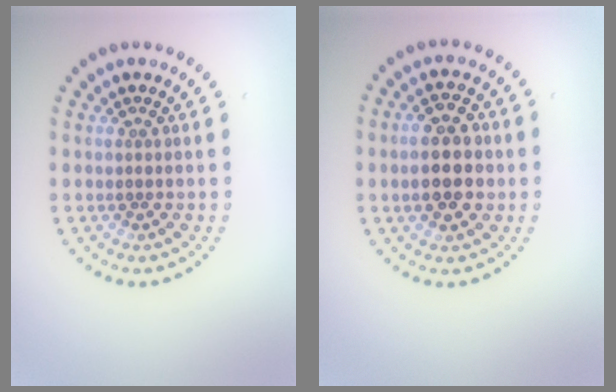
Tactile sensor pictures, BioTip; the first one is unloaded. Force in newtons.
{"total": 5.1, "press": 5.1, "slide": 0.3}